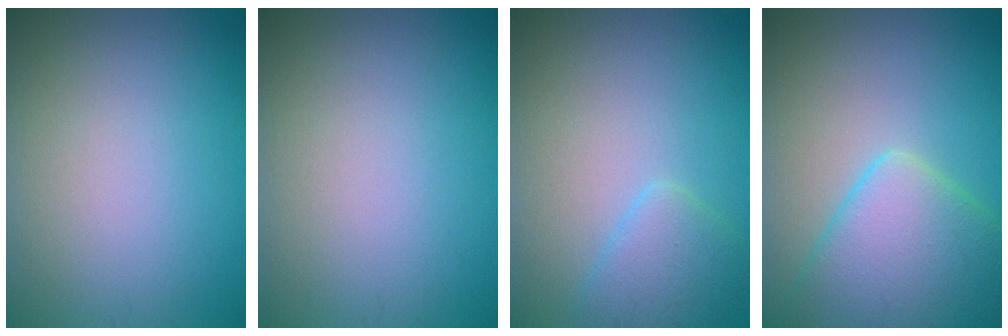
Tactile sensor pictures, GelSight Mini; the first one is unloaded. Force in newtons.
{"total": 0.0}
{"total": 2.5, "press": 2.5, "slide": 0.2}
{"total": 7.4, "press": 7.4, "slide": 0.4}